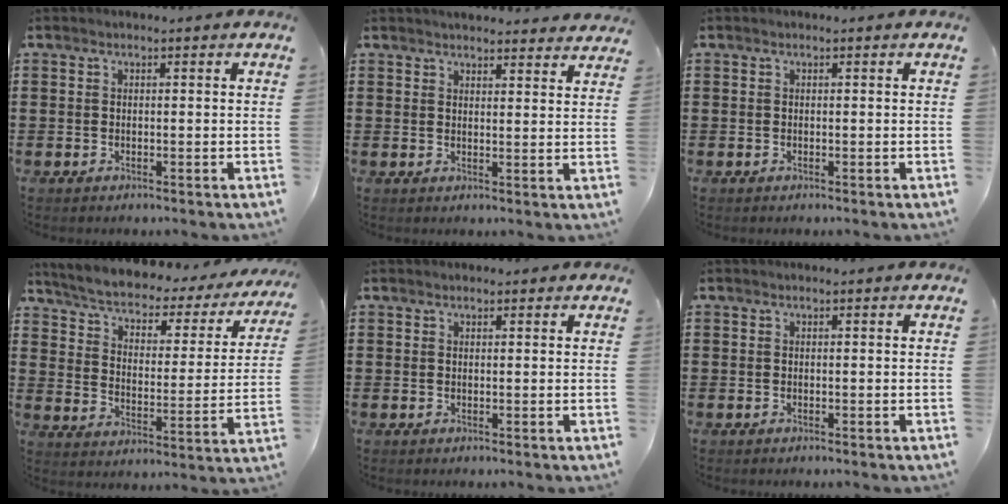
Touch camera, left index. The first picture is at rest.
{"total": 3.1, "force": [3.1, 0.2, 0.2], "torque": [-0.005, -0.013, 0.055]}
{"total": 0.0}
{"total": 3.8, "force": [3.2, 1.1, 1.8], "torque": [-0.052, -0.030, 0.046]}
{"total": 0.7, "force": [0.5, 0.4, 0.1], "torque": [-0.004, 0.004, 0.011]}
{"total": 0.0}